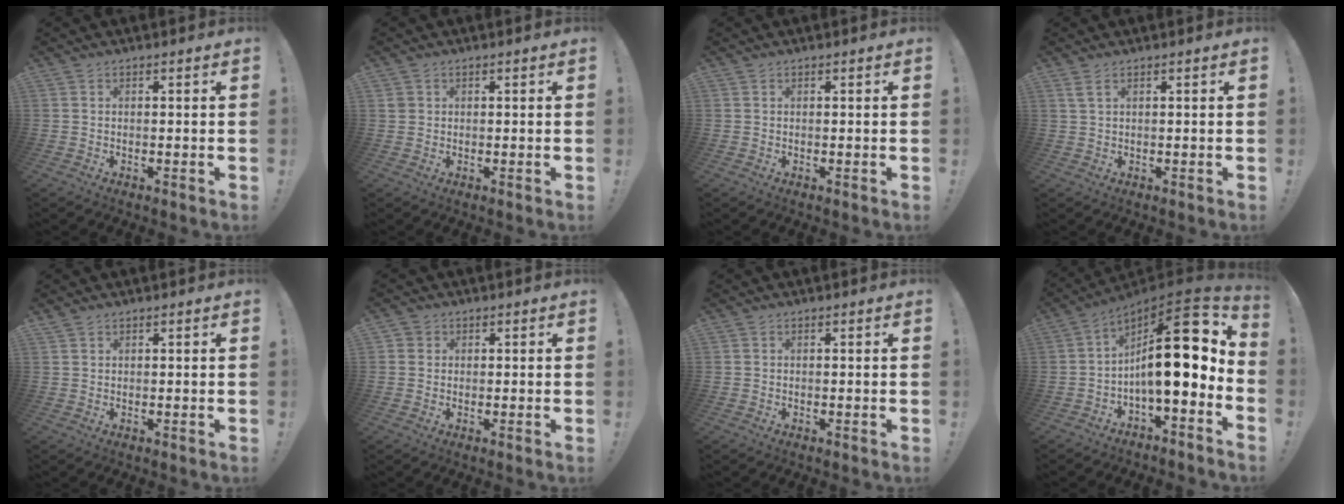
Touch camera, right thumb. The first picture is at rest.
{"total": 1.7, "force": [0.8, 1.4, 0.5], "torque": [-0.008, 0.001, 0.015]}
{"total": 0.0}
{"total": 2.3, "force": [1.2, 0.4, 1.9], "torque": [-0.038, 0.001, 0.021]}
{"total": 1.1, "force": [1.0, 0.5, 0.2], "torque": [0.000, -0.003, 0.018]}
{"total": 1.7, "force": [0.4, 1.6, 0.3], "torque": [0.001, -0.001, 0.006]}
{"total": 0.0}
{"total": 20.6, "force": [2.4, 6.2, 19.5], "torque": [-0.310, -0.014, 0.037]}